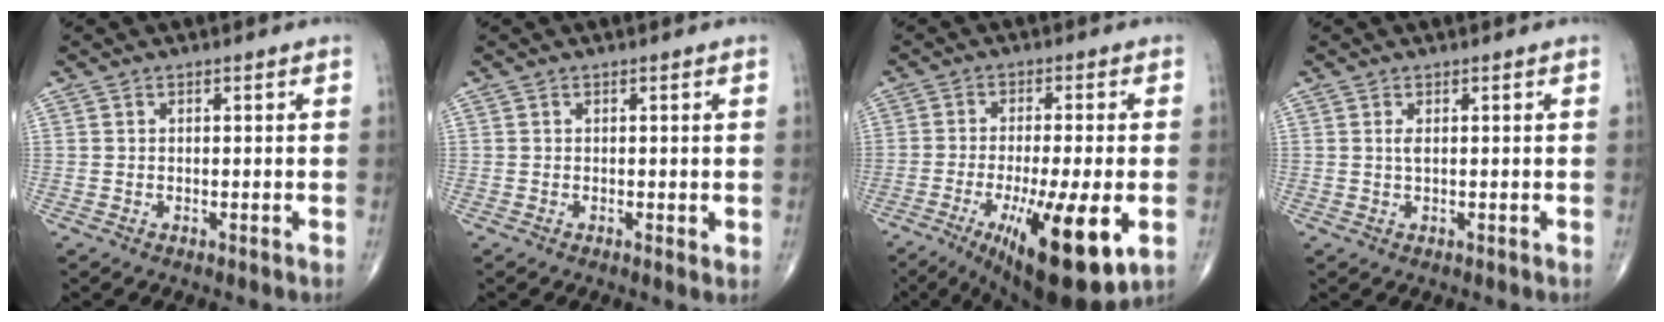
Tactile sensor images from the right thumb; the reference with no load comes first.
{"total": 0.8, "force": [0.0, 0.3, 0.8], "torque": [-0.007, -0.003, -0.003]}
{"total": 18.9, "force": [-6.3, 4.8, 17.1], "torque": [-0.250, -0.018, -0.083]}
{"total": 1.1, "force": [0.3, 0.3, 1.0], "torque": [-0.025, 0.000, 0.007]}